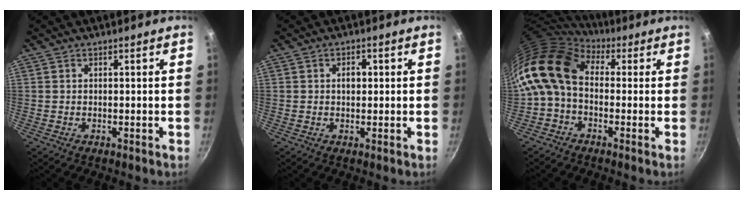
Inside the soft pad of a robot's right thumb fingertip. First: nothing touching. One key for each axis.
{"total": 2.5, "fx": 0.3, "fy": 1.8, "fz": 1.7, "tx": -0.012, "ty": 0.004, "tz": 0.003}
{"total": 12.7, "fx": 0.9, "fy": 9.1, "fz": 8.8, "tx": -0.158, "ty": 0.024, "tz": -0.007}